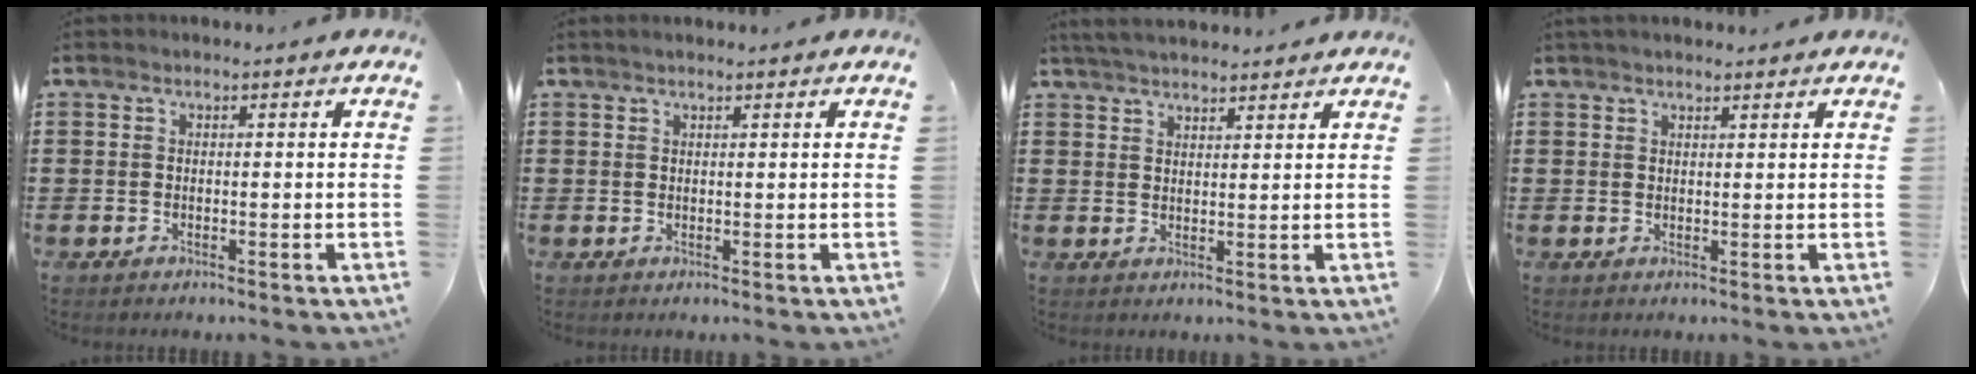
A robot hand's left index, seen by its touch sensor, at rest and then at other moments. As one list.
[{"total": 0.8, "force": [0.6, 0.1, 0.4], "torque": [-0.009, 0.001, 0.011]}, {"total": 3.6, "force": [3.5, 0.2, 0.8], "torque": [-0.026, -0.004, 0.066]}, {"total": 1.6, "force": [1.5, 0.3, 0.4], "torque": [-0.010, 0.002, 0.029]}]